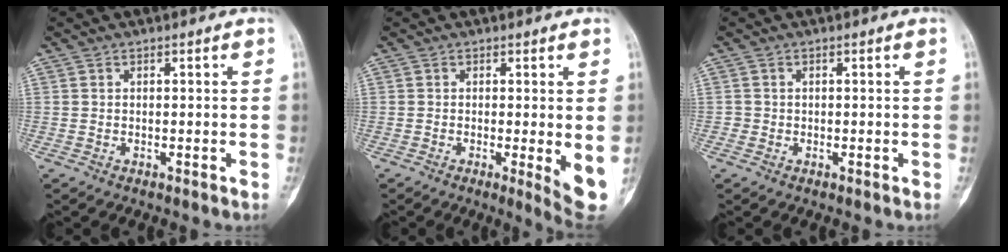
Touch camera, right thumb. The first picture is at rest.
{"total": 5.3, "force": [-0.6, 1.0, 5.2], "torque": [-0.073, -0.015, -0.010]}
{"total": 0.8, "force": [-0.2, 0.8, 0.0], "torque": [0.004, 0.005, -0.004]}